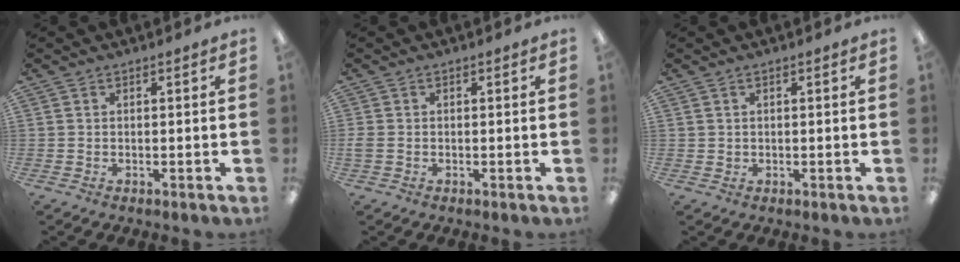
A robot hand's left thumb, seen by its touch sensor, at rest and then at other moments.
{"total": 1.4, "force": [-0.3, 1.0, 0.9], "torque": [-0.016, 0.004, -0.006]}
{"total": 0.9, "force": [0.4, 0.8, 0.2], "torque": [-0.006, 0.005, 0.006]}